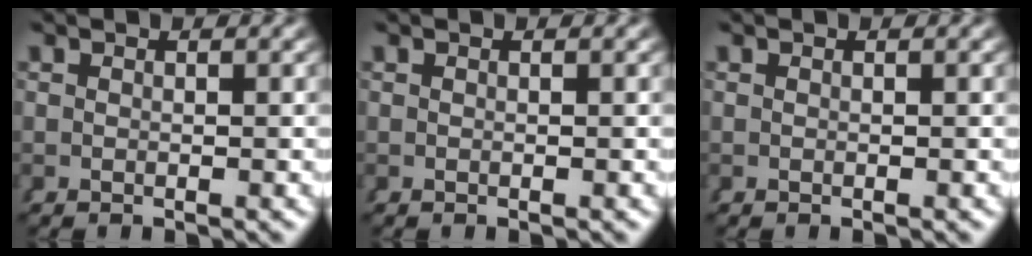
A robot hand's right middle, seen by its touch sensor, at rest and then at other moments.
{"total": 0.0}
{"total": 0.0}